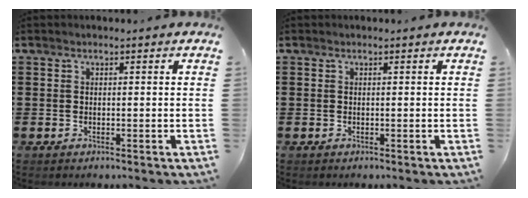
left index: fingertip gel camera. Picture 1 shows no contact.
{"total": 0.0}